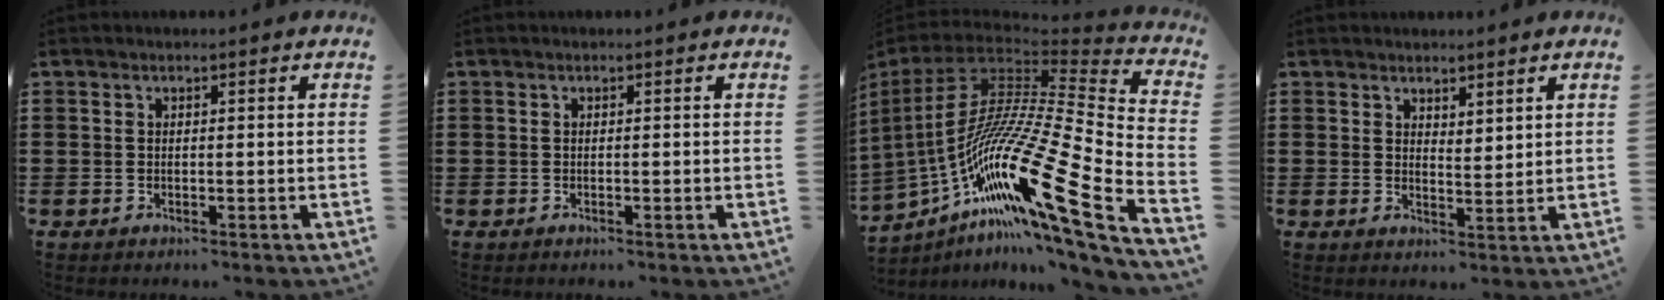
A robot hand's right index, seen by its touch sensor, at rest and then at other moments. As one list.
[{"total": 0.0}, {"total": 22.4, "force": [-9.6, 5.0, 19.6], "torque": [-0.418, -0.029, -0.188]}, {"total": 2.2, "force": [2.1, 0.6, -0.1], "torque": [-0.003, 0.004, 0.042]}]